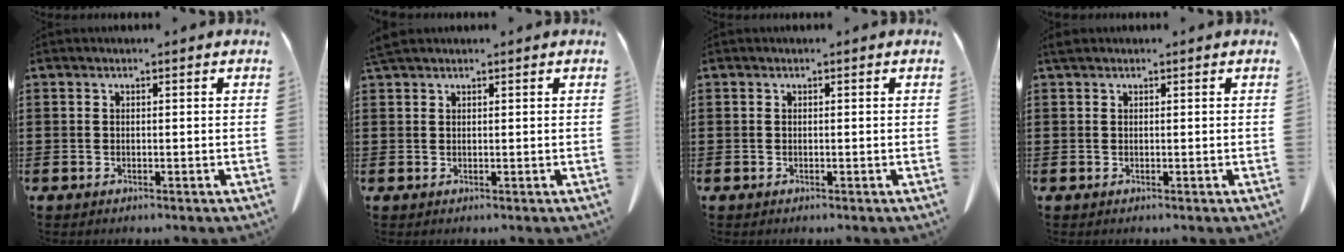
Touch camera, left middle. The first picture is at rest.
{"total": 1.5, "force": [1.3, 0.2, 0.7], "torque": [-0.017, -0.001, 0.026]}
{"total": 0.0}
{"total": 0.7, "force": [0.5, 0.3, 0.4], "torque": [-0.011, 0.000, 0.011]}